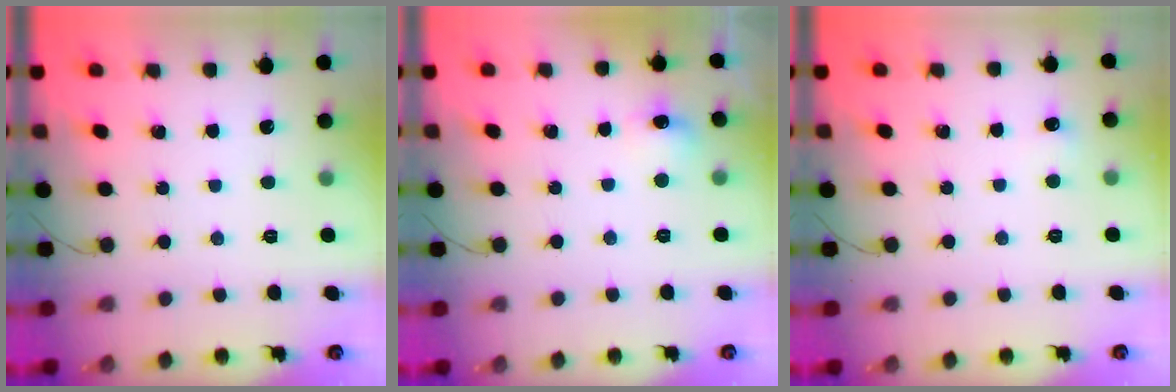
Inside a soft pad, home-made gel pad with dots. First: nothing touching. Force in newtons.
{"total": 6.5, "press": 6.3, "slide": 1.5}
{"total": 3.6, "press": 3.4, "slide": 1.0}